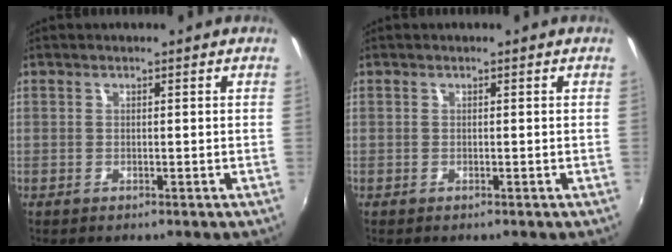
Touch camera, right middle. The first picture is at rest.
{"total": 0.0}